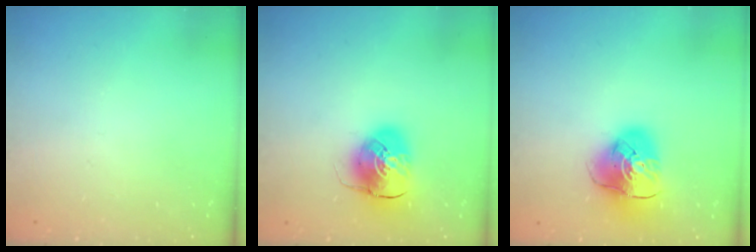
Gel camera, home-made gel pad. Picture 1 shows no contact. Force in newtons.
{"total": 9.6, "press": 9.4, "slide": 1.7}
{"total": 10.6, "press": 10.5, "slide": 1.2}